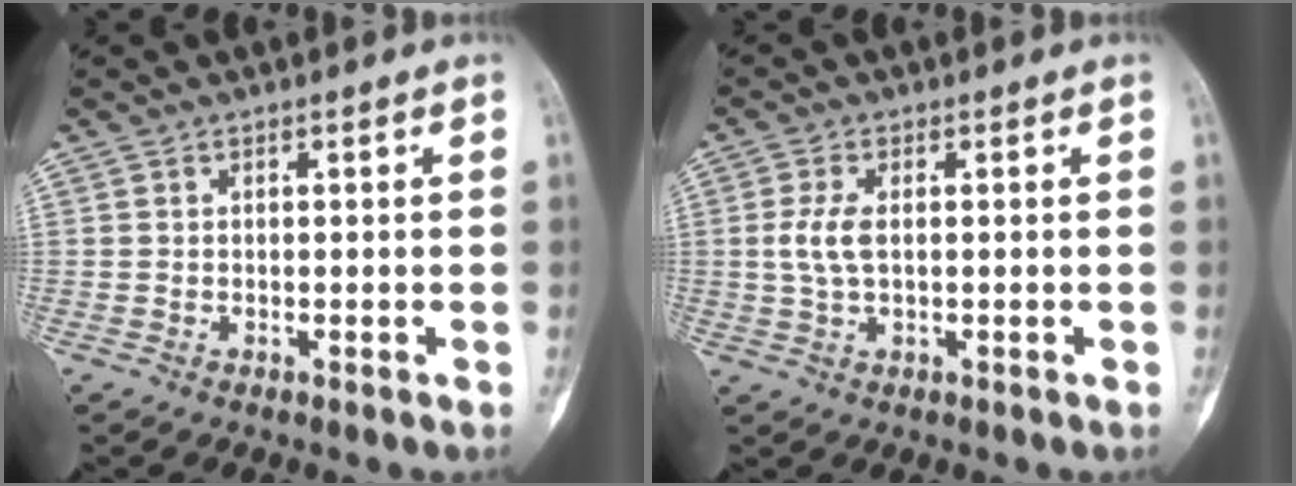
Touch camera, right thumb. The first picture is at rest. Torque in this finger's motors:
{"motor_torque": [0.23, 0.22, 0.55, 0.44, 0.05]}